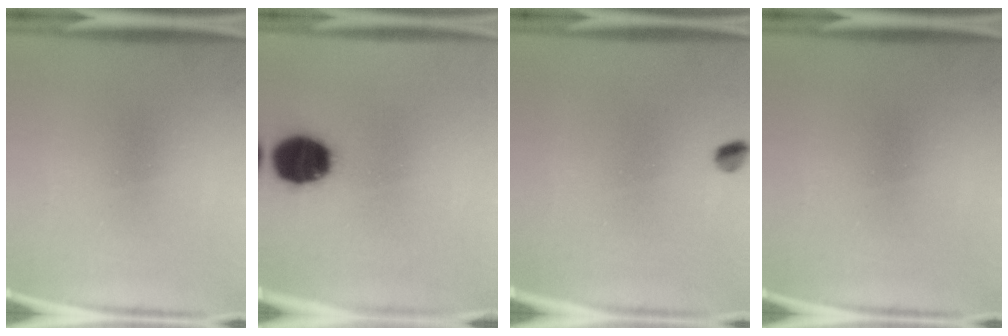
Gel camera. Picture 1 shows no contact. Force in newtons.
{"total": 14.1}
{"total": 2.3}
{"total": 0.0}